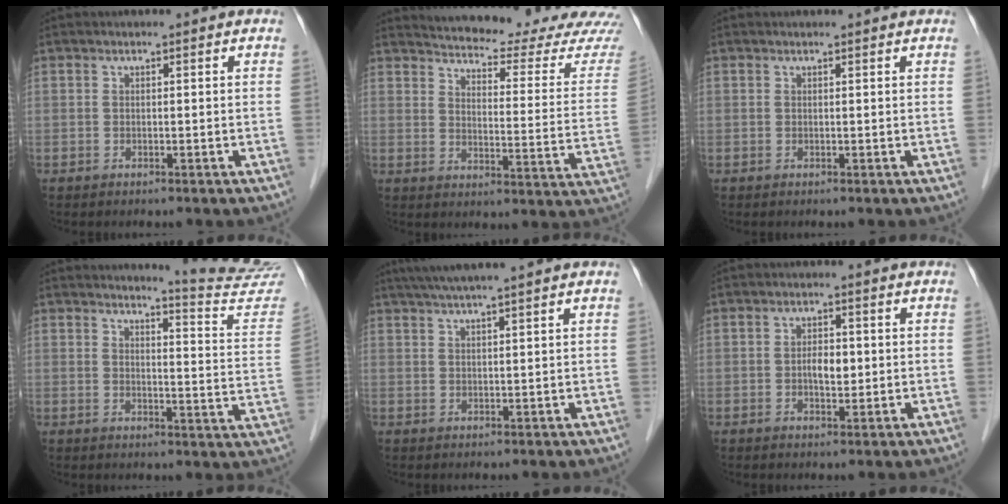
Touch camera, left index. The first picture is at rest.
{"total": 20.6, "force": [19.6, 1.2, 6.2], "torque": [-0.089, -0.088, 0.229]}
{"total": 1.3, "force": [1.3, 0.1, 0.2], "torque": [-0.010, 0.011, 0.015]}
{"total": 12.6, "force": [12.5, -1.7, 0.6], "torque": [-0.008, -0.117, 0.130]}
{"total": 6.6, "force": [5.4, -1.2, 3.6], "torque": [-0.058, 0.025, 0.085]}
{"total": 2.9, "force": [-0.2, 1.5, 2.5], "torque": [-0.044, 0.002, -0.003]}